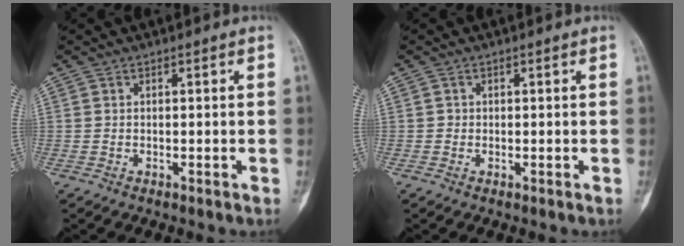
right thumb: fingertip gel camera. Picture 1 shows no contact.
{"total": 0.6, "force": [0.0, 0.6, 0.1], "torque": [0.001, 0.003, -0.001]}